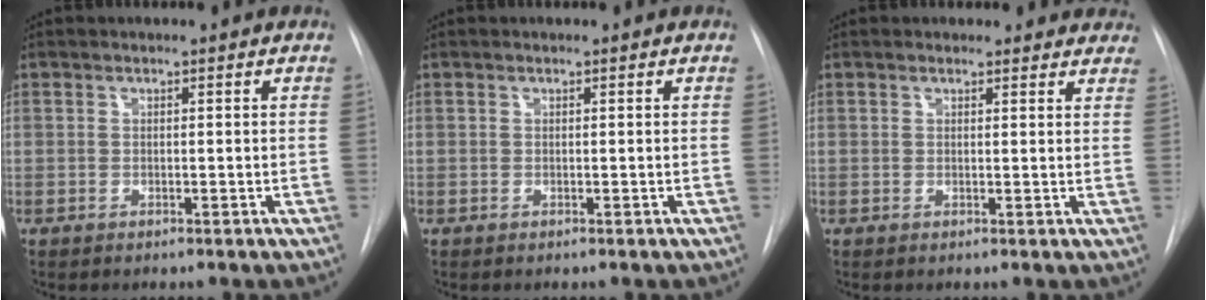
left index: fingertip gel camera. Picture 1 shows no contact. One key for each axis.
{"total": 0.0}
{"total": 5.9, "fx": 5.4, "fy": 2.2, "fz": 0.5, "tx": 0.025, "ty": -0.007, "tz": 0.034}